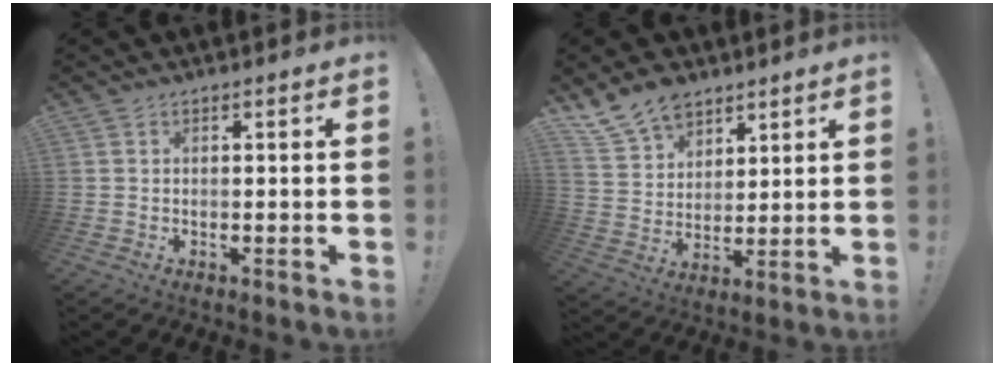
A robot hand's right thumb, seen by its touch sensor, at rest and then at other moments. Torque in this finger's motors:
{"motor_torque": [-0.25, 0.44, -0.20, 0.55, 0.13]}